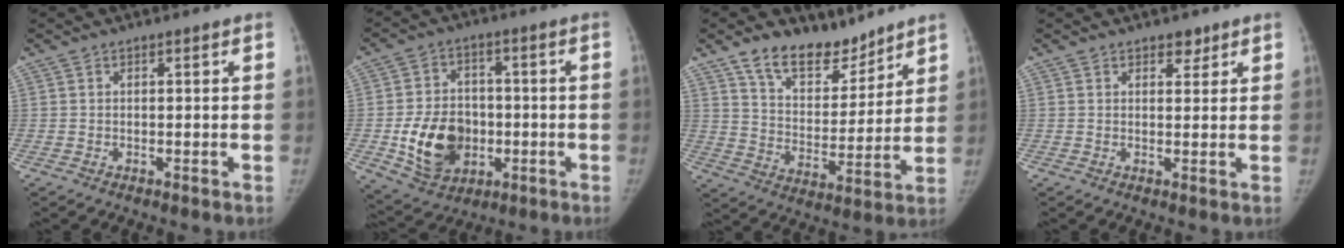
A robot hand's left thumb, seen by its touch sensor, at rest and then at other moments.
{"total": 13.9, "force": [-3.0, 10.5, 8.6], "torque": [-0.110, 0.007, -0.039]}
{"total": 13.0, "force": [10.1, 6.7, 4.8], "torque": [-0.035, -0.068, 0.184]}
{"total": 2.3, "force": [1.6, 1.4, 0.9], "torque": [0.010, -0.008, 0.021]}